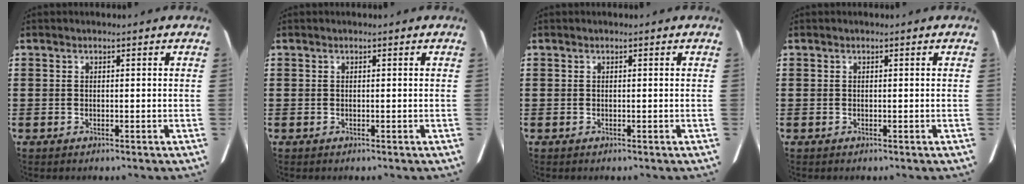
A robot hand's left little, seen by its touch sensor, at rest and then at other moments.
{"total": 0.0}
{"total": 0.0}
{"total": 0.0}